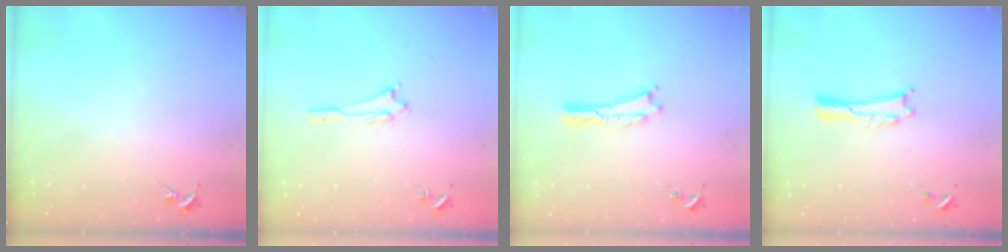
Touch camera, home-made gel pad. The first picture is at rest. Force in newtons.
{"total": 1.3, "press": 1.3, "slide": 0.1}
{"total": 0.0}
{"total": 0.0}